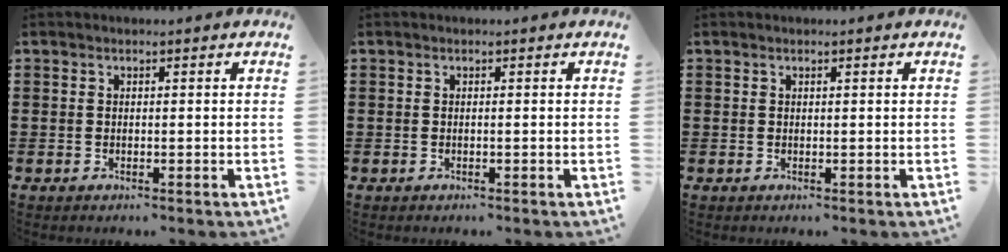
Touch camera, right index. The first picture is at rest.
{"total": 0.0}
{"total": 0.0}